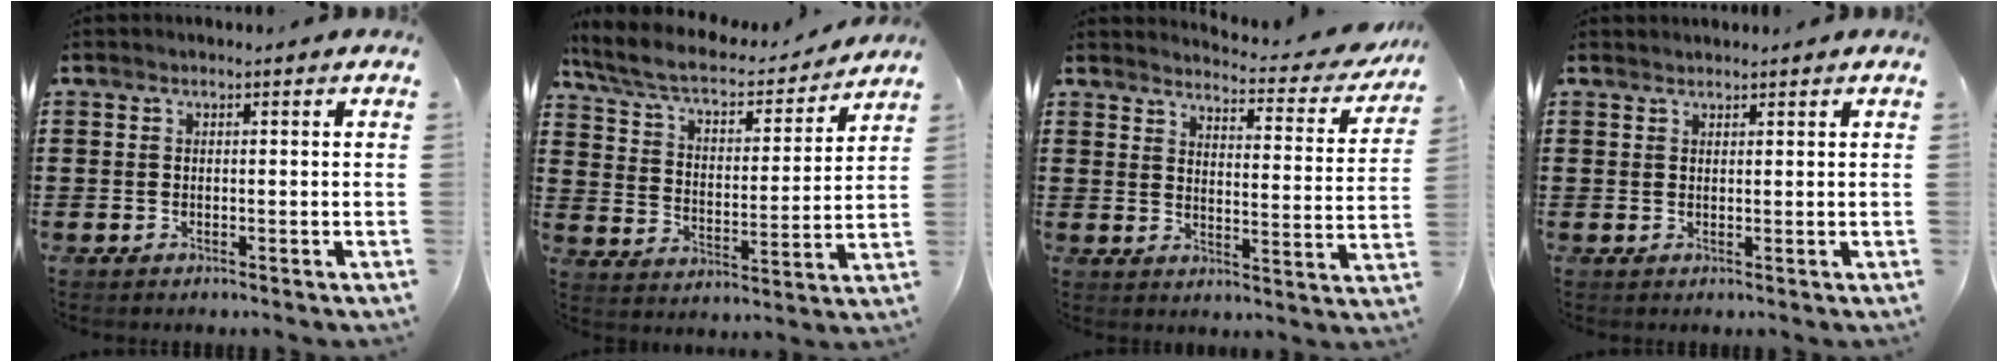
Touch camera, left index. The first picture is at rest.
{"total": 6.9, "force": [5.9, 1.5, 3.2], "torque": [-0.089, -0.037, 0.098]}
{"total": 3.6, "force": [3.4, 0.0, 1.2], "torque": [-0.035, -0.032, 0.051]}
{"total": 1.1, "force": [1.1, 0.1, 0.0], "torque": [-0.002, 0.000, 0.022]}